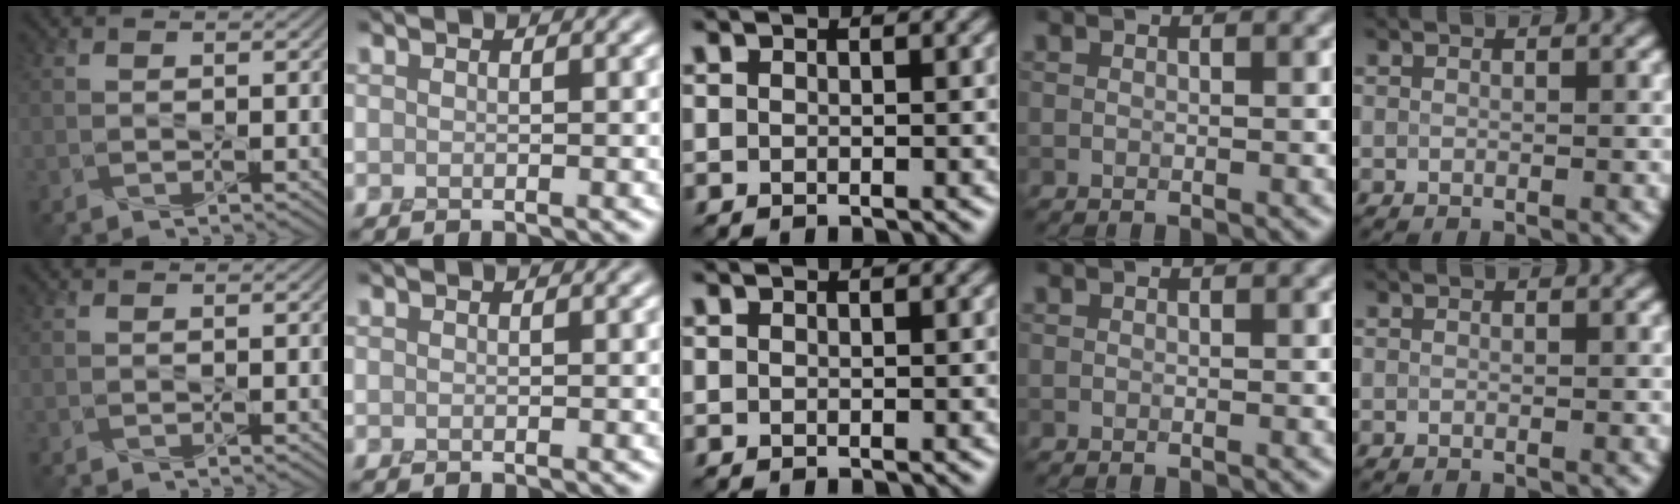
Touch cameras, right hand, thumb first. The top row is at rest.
{}